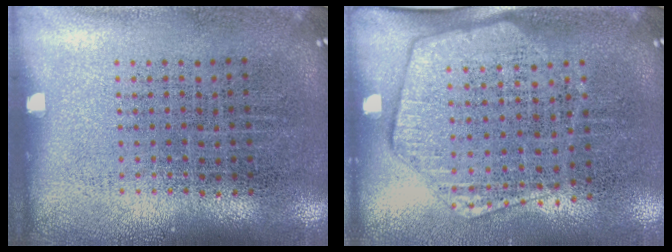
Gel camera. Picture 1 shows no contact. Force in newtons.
{"total": 1.8, "press": 1.5, "slide": 0.9}